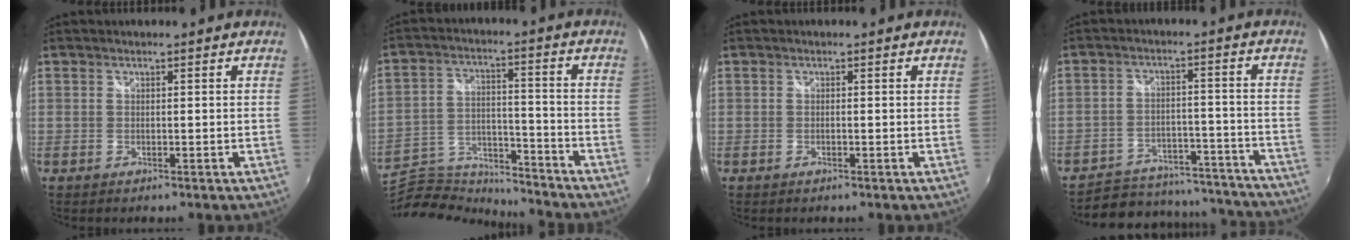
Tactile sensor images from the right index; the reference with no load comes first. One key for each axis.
{"total": 19.3, "fx": -17.5, "fy": 4.9, "fz": 6.7, "tx": -0.146, "ty": -0.006, "tz": -0.278}
{"total": 0.6, "fx": -0.1, "fy": 0.2, "fz": 0.5, "tx": -0.010, "ty": 0.000, "tz": -0.005}
{"total": 21.7, "fx": -19.3, "fy": 7.8, "fz": 6.3, "tx": -0.132, "ty": 0.031, "tz": -0.230}